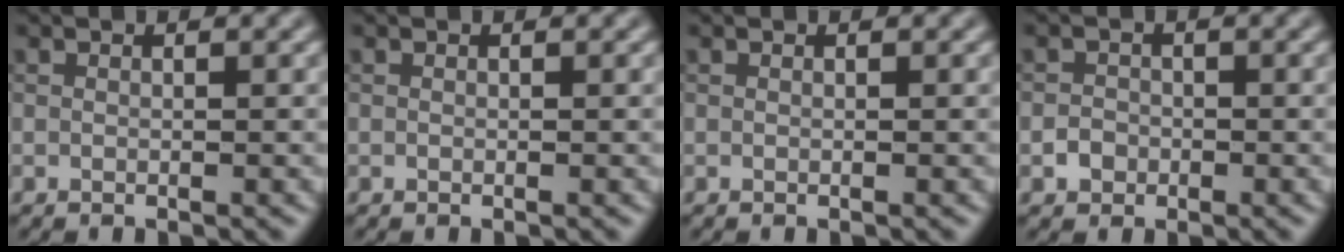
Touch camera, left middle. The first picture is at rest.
{"total": 0.0}
{"total": 0.0}
{"total": 1.3, "force": [-0.5, 1.2, 0.4], "torque": [-0.001, 0.001, -0.012]}